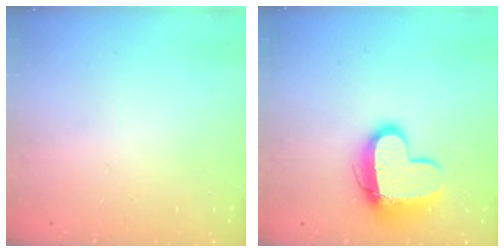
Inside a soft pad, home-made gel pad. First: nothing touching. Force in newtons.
{"total": 13.1, "press": 13.0, "slide": 1.1}